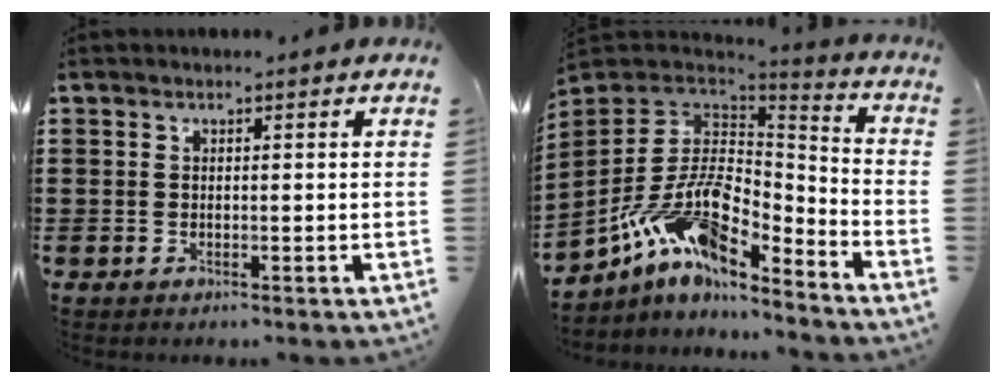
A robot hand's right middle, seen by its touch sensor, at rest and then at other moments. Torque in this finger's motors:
{"motor_torque": [2.14, 0.00, 0.77, 0.21]}